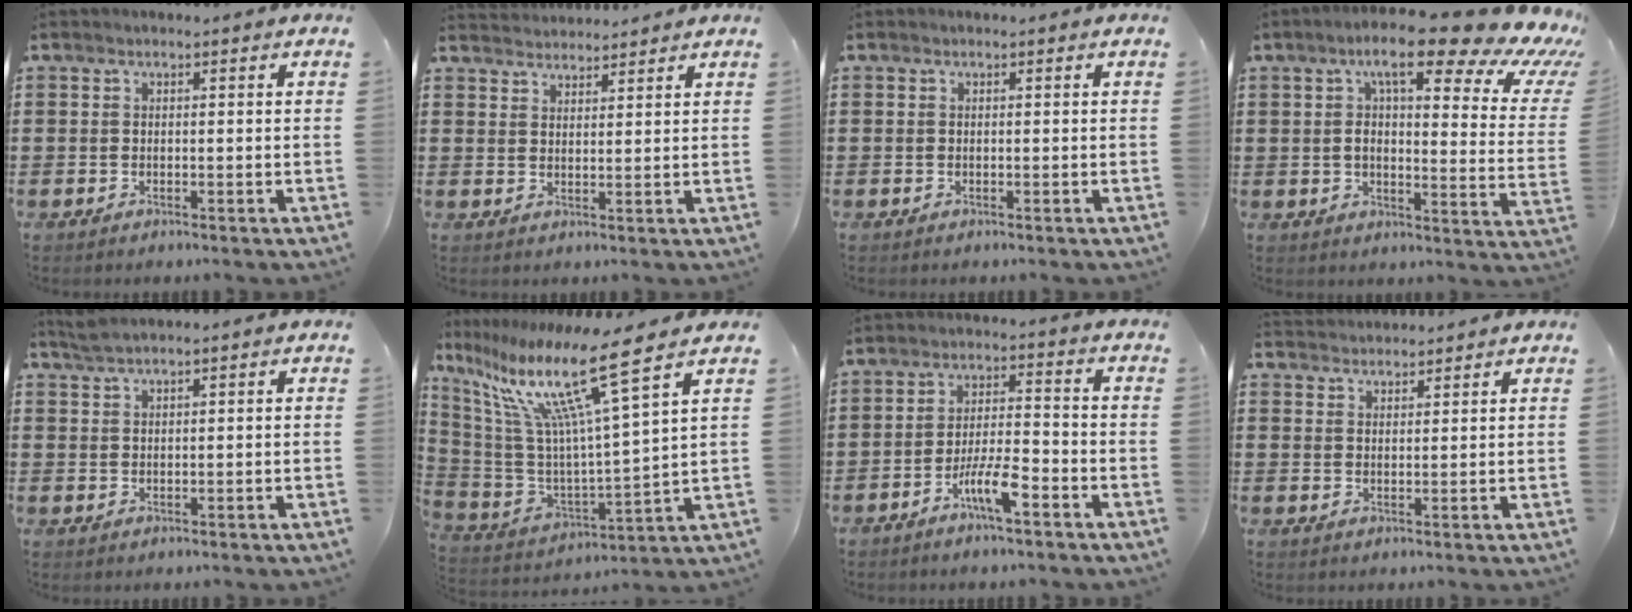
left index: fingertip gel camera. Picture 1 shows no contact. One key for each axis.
{"total": 2.7, "fx": 2.6, "fy": 0.1, "fz": -0.3, "tx": -0.001, "ty": -0.007, "tz": 0.051}
{"total": 0.0}
{"total": 12.3, "fx": 8.0, "fy": 2.3, "fz": 9.1, "tx": -0.155, "ty": -0.040, "tz": 0.122}
{"total": 1.9, "fx": 1.7, "fy": 0.0, "fz": 0.9, "tx": -0.021, "ty": 0.001, "tz": 0.033}
{"total": 15.8, "fx": 10.3, "fy": 0.8, "fz": 12.0, "tx": -0.268, "ty": -0.063, "tz": 0.161}
{"total": 6.6, "fx": -3.9, "fy": 1.4, "fz": 5.1, "tx": -0.111, "ty": -0.001, "tz": -0.076}
{"total": 2.5, "fx": 2.5, "fy": 0.0, "fz": -0.3, "tx": -0.002, "ty": -0.006, "tz": 0.050}